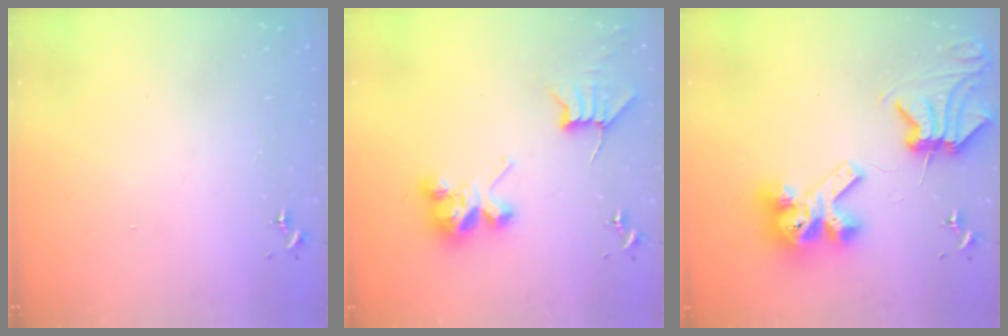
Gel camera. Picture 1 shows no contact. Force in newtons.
{"total": 8.9, "press": 8.9, "slide": 0.7}
{"total": 13.1, "press": 13.0, "slide": 1.7}